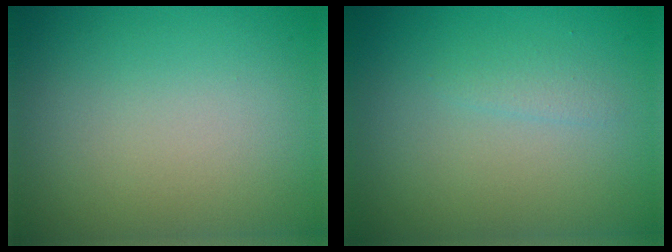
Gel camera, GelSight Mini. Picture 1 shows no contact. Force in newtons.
{"total": 0.9, "press": 0.9, "slide": 0.1}